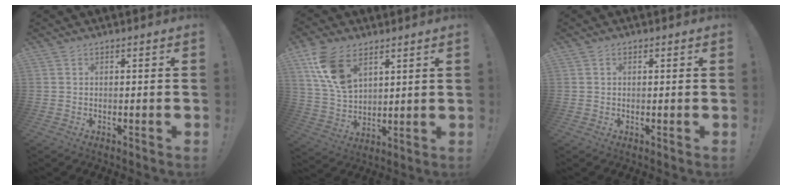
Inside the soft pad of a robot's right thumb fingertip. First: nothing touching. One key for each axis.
{"total": 14.1, "fx": 7.5, "fy": 8.6, "fz": 8.1, "tx": -0.152, "ty": -0.023, "tz": 0.148}
{"total": 0.5, "fx": 0.2, "fy": 0.4, "fz": 0.2, "tx": 0.000, "ty": 0.001, "tz": 0.002}